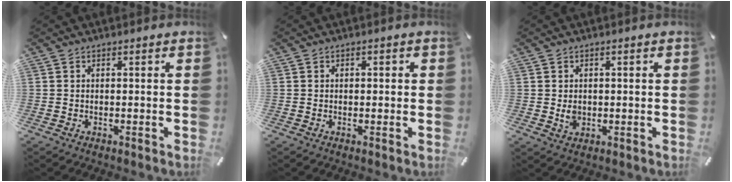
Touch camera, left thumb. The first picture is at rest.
{"total": 0.8, "force": [-0.1, 0.6, 0.5], "torque": [-0.009, 0.004, -0.003]}
{"total": 2.8, "force": [-0.1, 2.5, 1.3], "torque": [-0.017, 0.001, -0.002]}